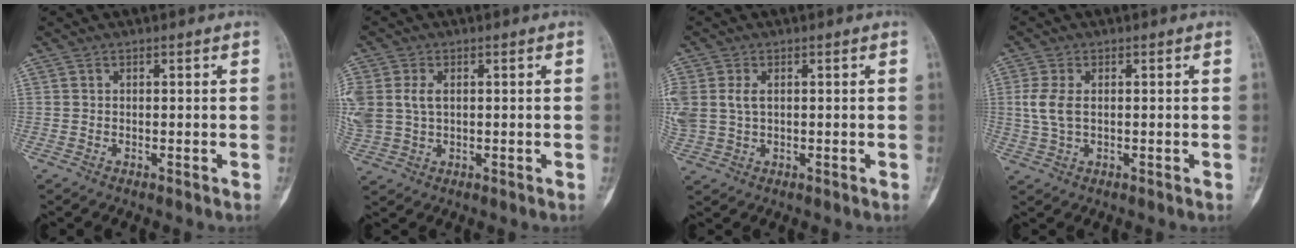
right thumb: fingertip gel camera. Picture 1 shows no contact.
{"total": 9.6, "force": [1.3, 6.9, 6.5], "torque": [-0.180, 0.005, 0.035]}
{"total": 7.3, "force": [0.9, 5.1, 5.1], "torque": [-0.142, 0.007, 0.027]}
{"total": 4.7, "force": [0.3, 2.7, 3.9], "torque": [-0.093, 0.001, 0.007]}